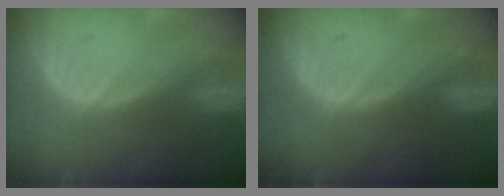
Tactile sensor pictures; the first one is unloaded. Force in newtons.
{"total": 0.0}